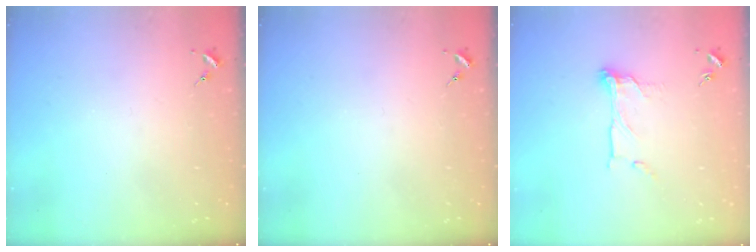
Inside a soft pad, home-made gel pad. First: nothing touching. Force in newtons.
{"total": 0.0}
{"total": 9.4, "press": 9.4, "slide": 0.3}